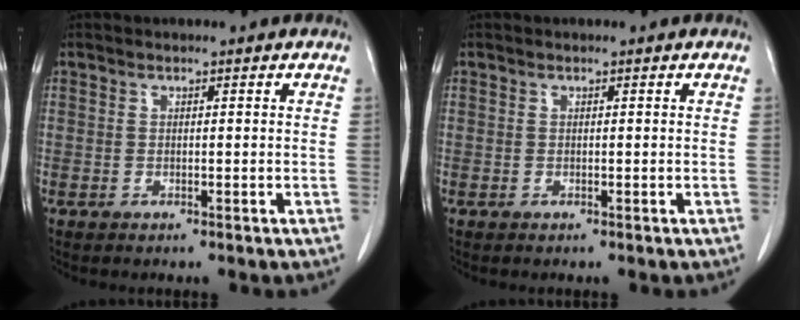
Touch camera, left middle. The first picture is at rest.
{"total": 0.0}